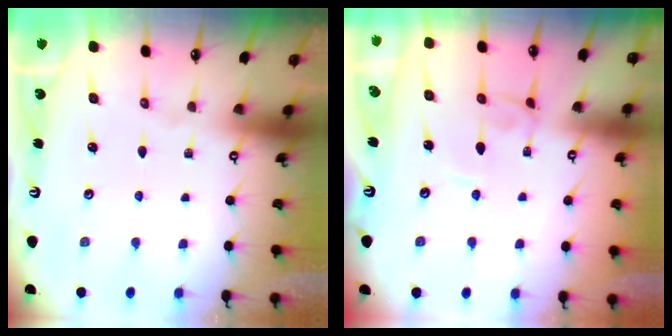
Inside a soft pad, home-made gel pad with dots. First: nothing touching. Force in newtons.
{"total": 2.0, "press": 2.0, "slide": 0.2}